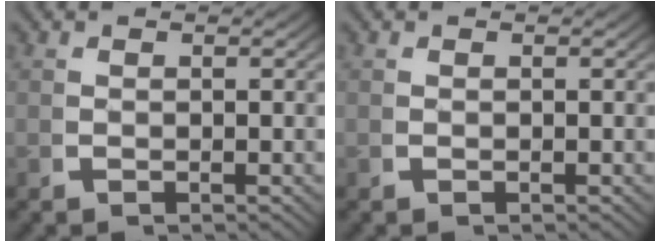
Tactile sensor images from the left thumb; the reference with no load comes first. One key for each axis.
{"total": 0.0}